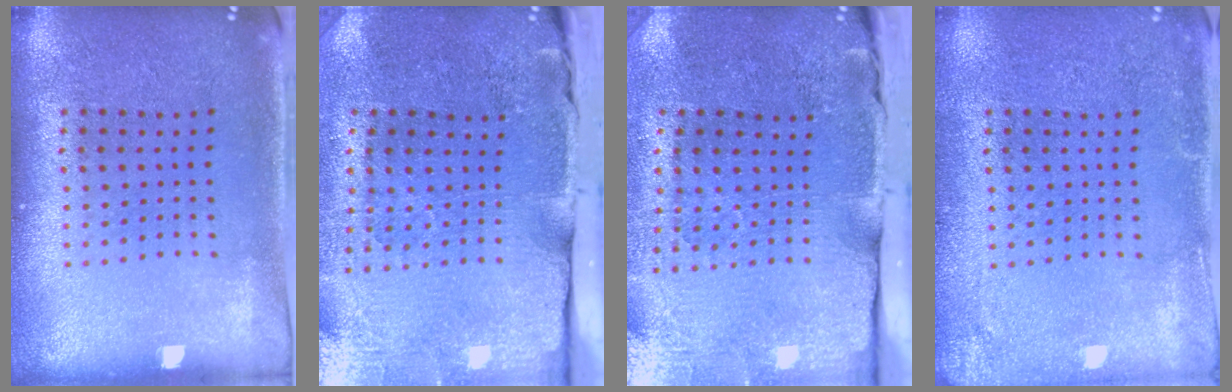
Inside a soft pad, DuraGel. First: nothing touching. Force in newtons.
{"total": 4.8, "press": 3.8, "slide": 2.8}
{"total": 4.8, "press": 3.8, "slide": 2.8}
{"total": 2.0, "press": 1.9, "slide": 0.1}